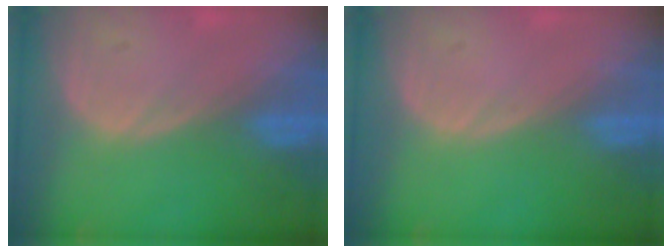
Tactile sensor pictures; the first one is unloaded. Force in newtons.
{"total": 0.0}